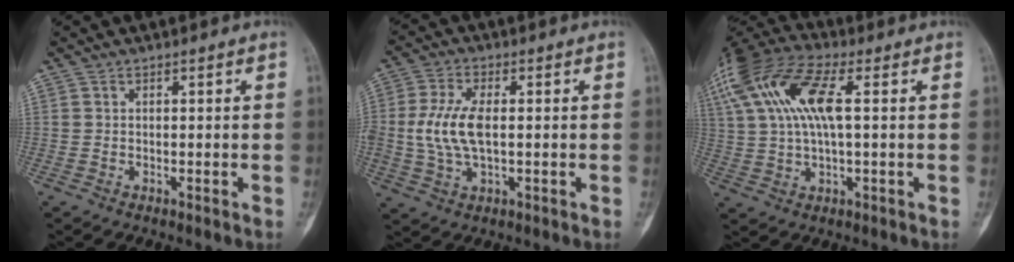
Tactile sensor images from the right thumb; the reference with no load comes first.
{"total": 9.1, "force": [0.2, 4.6, 7.9], "torque": [-0.178, 0.003, 0.006]}
{"total": 18.5, "force": [5.2, 7.2, 16.2], "torque": [-0.365, 0.036, 0.091]}